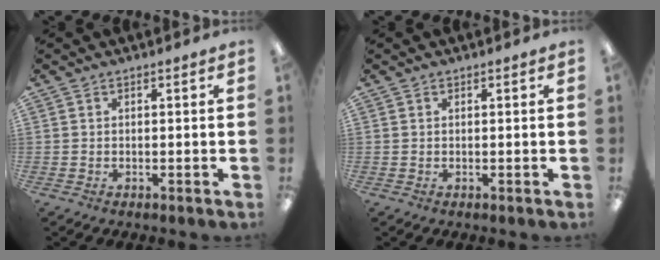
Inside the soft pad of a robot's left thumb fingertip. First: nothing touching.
{"total": 0.0}